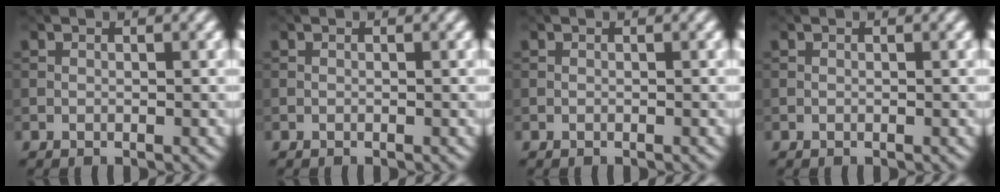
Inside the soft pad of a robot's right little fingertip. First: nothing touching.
{"total": 0.0}
{"total": 0.0}
{"total": 0.0}